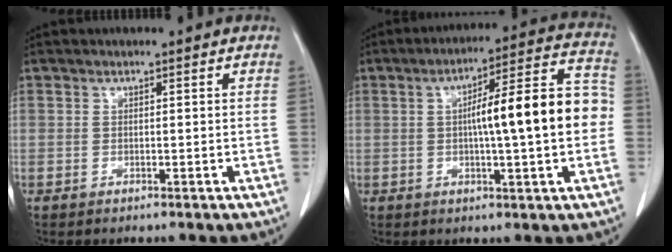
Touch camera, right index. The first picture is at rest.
{"total": 14.3, "force": [-0.1, 1.8, 14.2], "torque": [-0.206, 0.033, -0.005]}